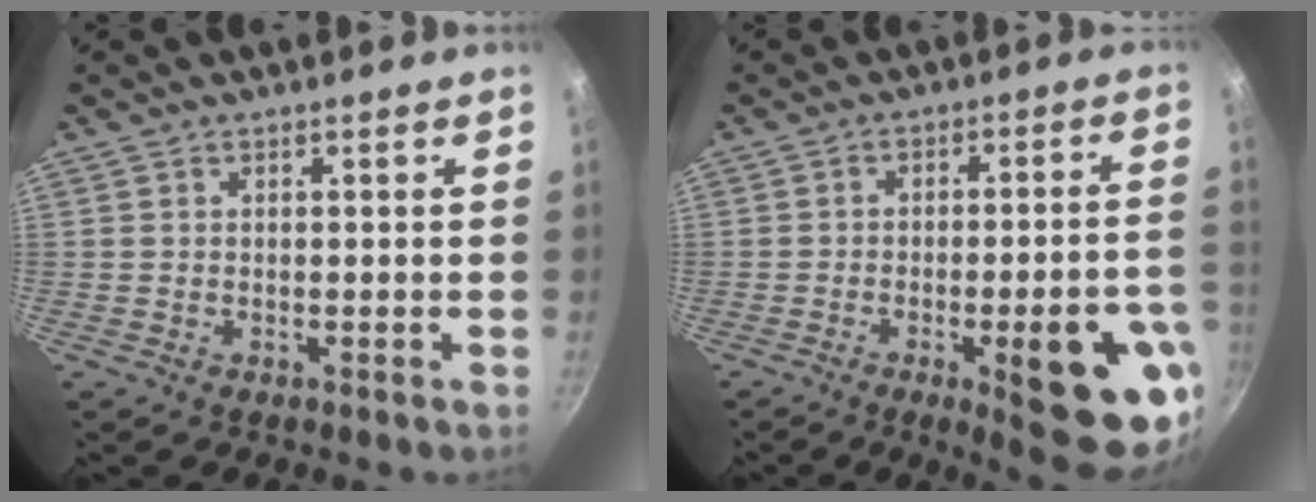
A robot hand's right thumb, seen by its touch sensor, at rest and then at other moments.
{"total": 17.8, "force": [-6.8, 4.5, 15.9], "torque": [-0.172, 0.027, -0.083]}